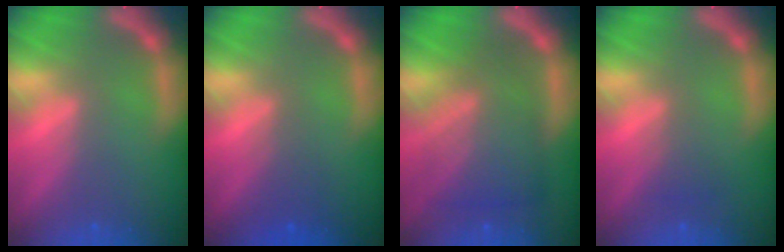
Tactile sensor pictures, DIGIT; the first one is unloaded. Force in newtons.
{"total": 2.0}
{"total": 8.1}
{"total": 1.5}